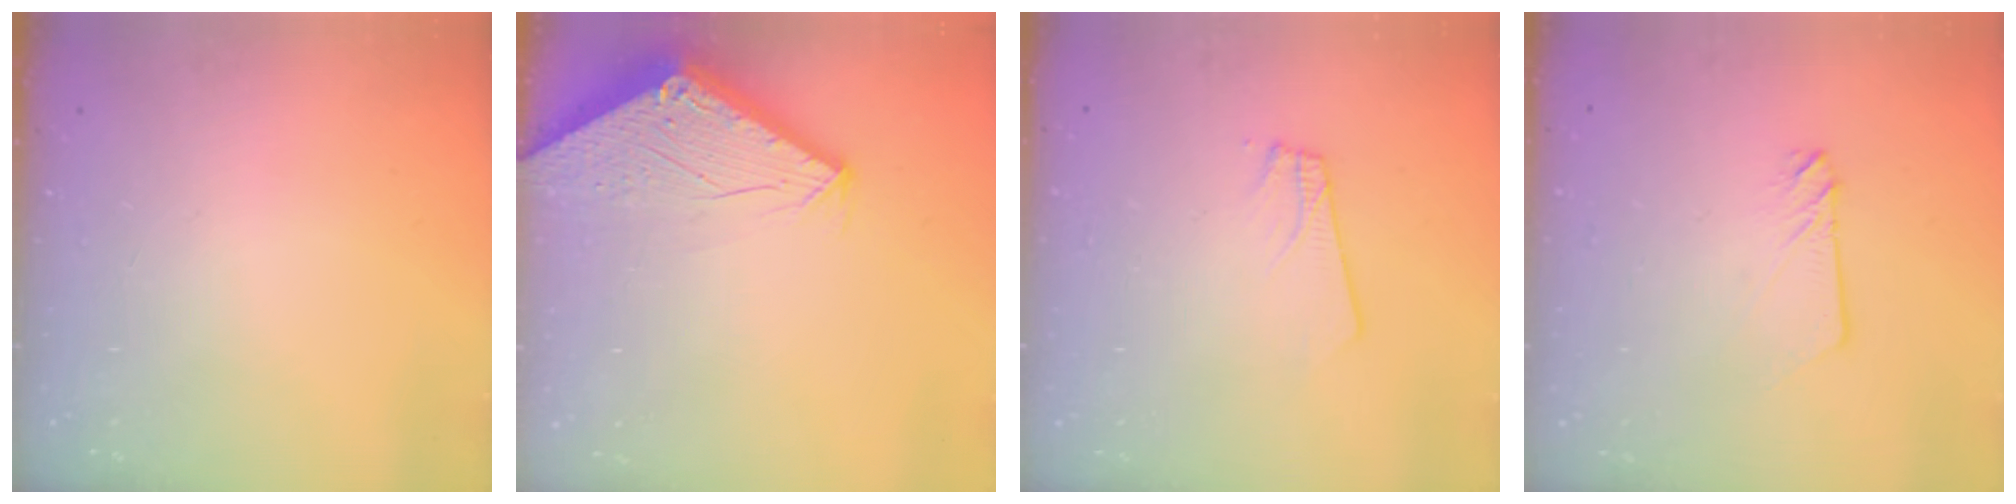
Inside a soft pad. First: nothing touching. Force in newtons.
{"total": 2.8, "press": 2.8, "slide": 0.1}
{"total": 1.8, "press": 1.8, "slide": 0.1}
{"total": 2.3, "press": 2.3, "slide": 0.3}